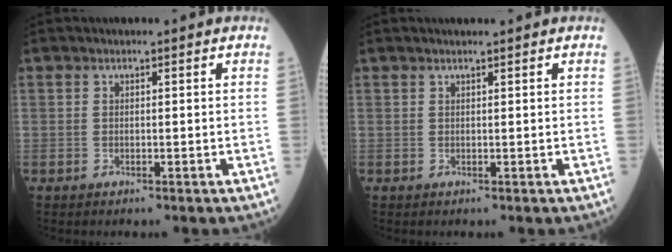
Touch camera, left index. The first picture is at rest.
{"total": 1.3, "force": [1.1, 0.0, 0.7], "torque": [-0.011, 0.012, 0.020]}